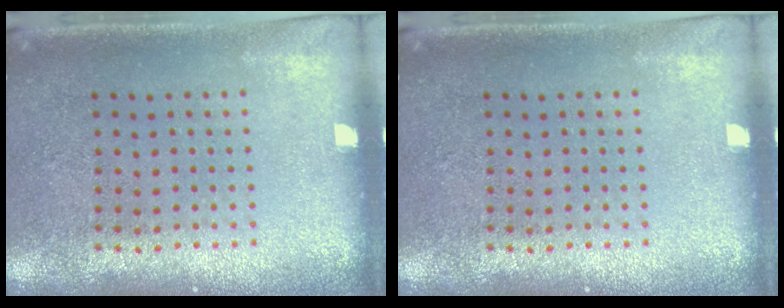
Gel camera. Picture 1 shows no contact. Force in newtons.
{"total": 0.0}